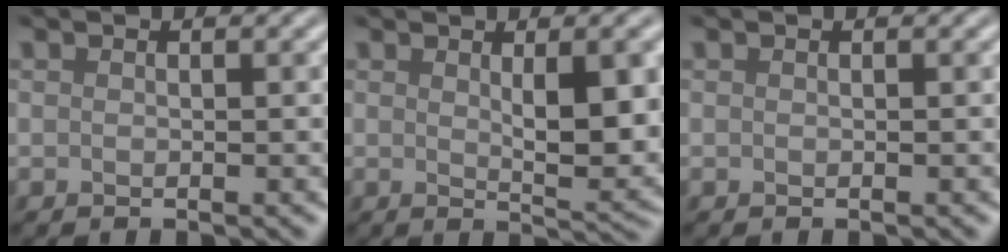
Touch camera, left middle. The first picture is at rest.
{"total": 5.7, "force": [1.0, 1.7, 5.3], "torque": [-0.078, -0.006, 0.023]}
{"total": 0.0}